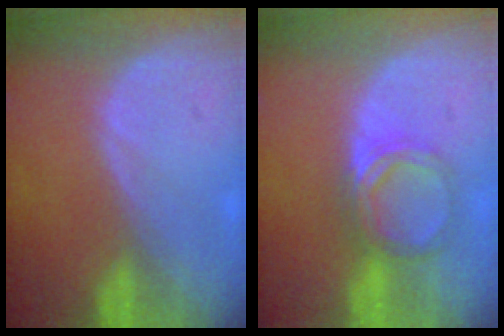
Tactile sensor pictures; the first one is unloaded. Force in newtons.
{"total": 5.3, "press": 4.9, "slide": 2.0}